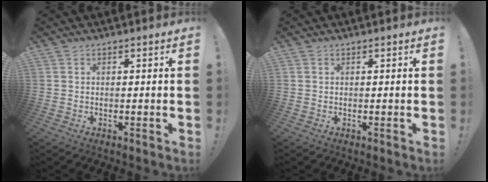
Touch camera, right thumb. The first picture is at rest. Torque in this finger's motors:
{"motor_torque": [-0.08, 0.08, -0.01, -0.02, 0.00]}